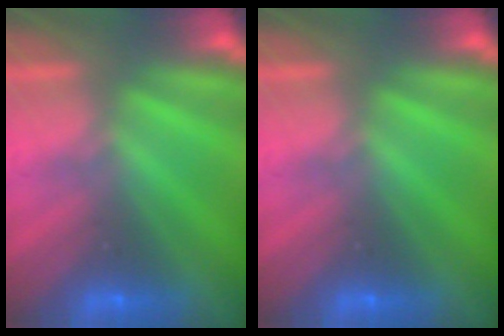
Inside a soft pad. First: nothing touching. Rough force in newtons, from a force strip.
{"total": 0.0}